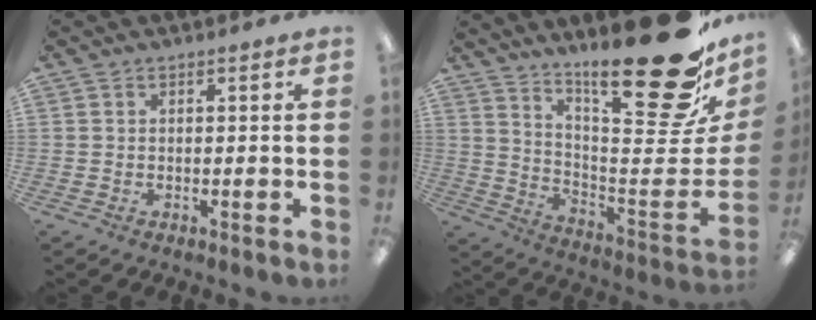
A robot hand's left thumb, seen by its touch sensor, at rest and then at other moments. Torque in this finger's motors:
{"motor_torque": [0.45, 0.38, 1.42, -1.35, 0.38]}